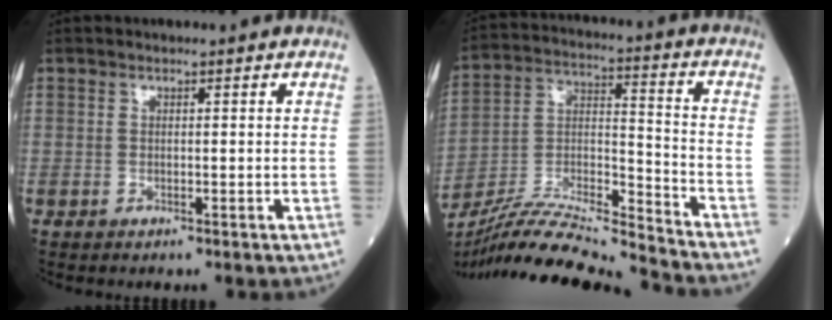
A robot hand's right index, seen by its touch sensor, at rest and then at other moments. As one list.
[{"total": 18.8, "force": [-17.8, -0.9, 6.2], "torque": [-0.120, 0.001, -0.314]}]